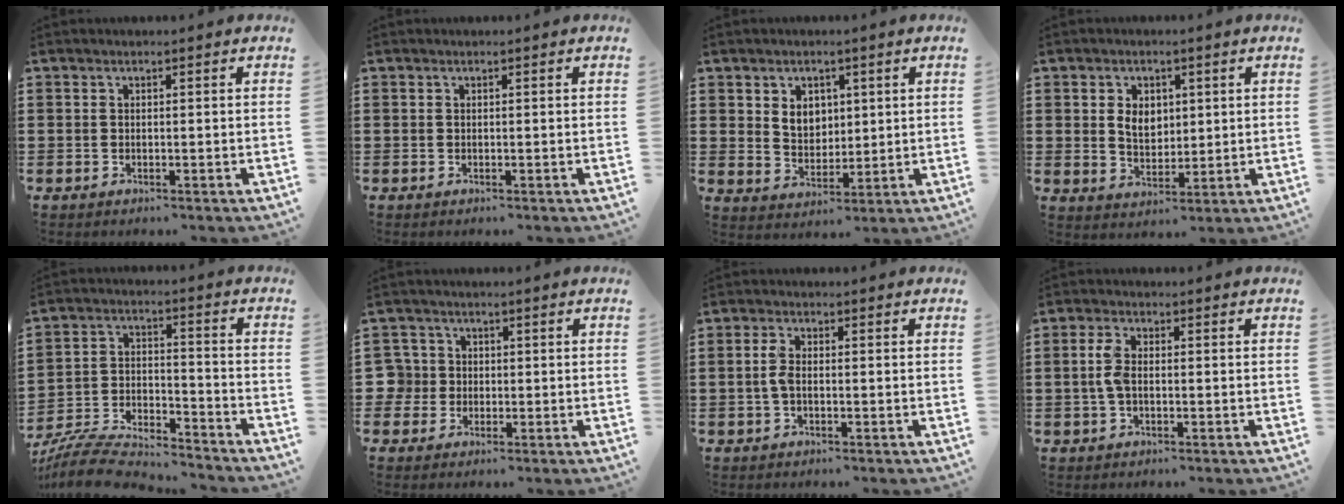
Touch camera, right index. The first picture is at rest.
{"total": 0.0}
{"total": 4.3, "force": [1.7, 3.5, 1.9], "torque": [-0.043, 0.009, 0.028]}
{"total": 4.4, "force": [1.0, 3.2, 2.8], "torque": [-0.057, 0.008, 0.014]}
{"total": 7.2, "force": [-6.9, 1.1, 1.5], "torque": [-0.044, -0.001, -0.140]}
{"total": 3.8, "force": [-0.2, 3.8, 0.7], "torque": [-0.043, 0.005, -0.010]}
{"total": 2.7, "force": [-0.4, 1.1, 2.4], "torque": [-0.061, -0.002, -0.013]}
{"total": 3.6, "force": [-0.2, 1.7, 3.2], "torque": [-0.084, -0.004, -0.012]}